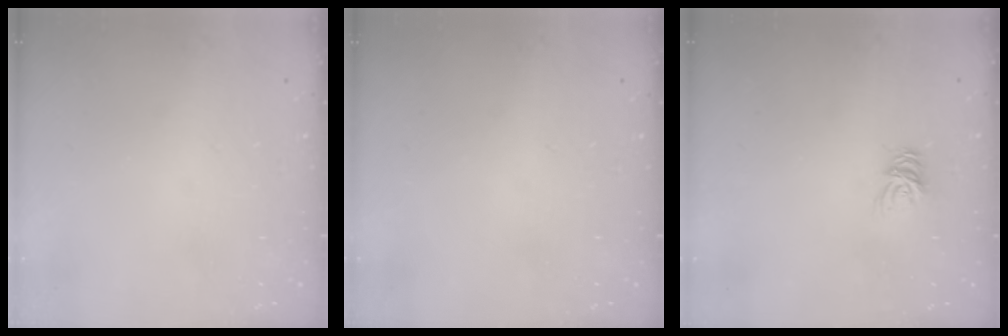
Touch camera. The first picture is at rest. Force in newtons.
{"total": 0.0}
{"total": 5.4, "press": 5.4, "slide": 0.4}